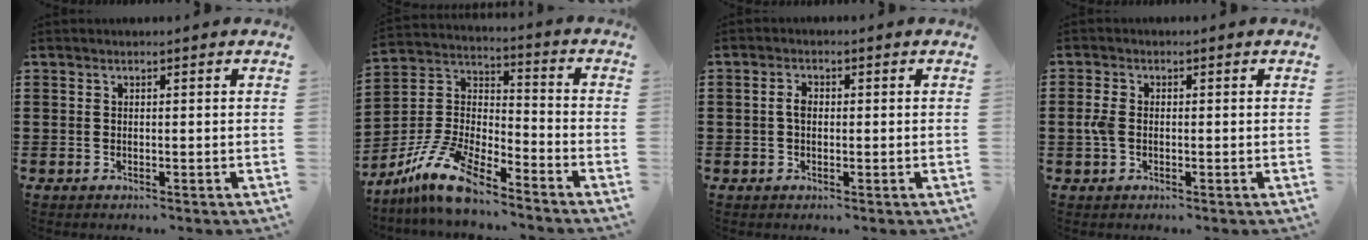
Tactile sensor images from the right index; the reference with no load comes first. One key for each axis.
{"total": 11.1, "fx": -9.2, "fy": 2.3, "fz": 5.7, "tx": -0.144, "ty": 0.012, "tz": -0.190}
{"total": 2.1, "fx": 0.0, "fy": 1.2, "fz": 1.7, "tx": -0.034, "ty": 0.006, "tz": -0.002}
{"total": 2.4, "fx": -0.2, "fy": 1.5, "fz": 1.8, "tx": -0.051, "ty": 0.000, "tz": -0.010}